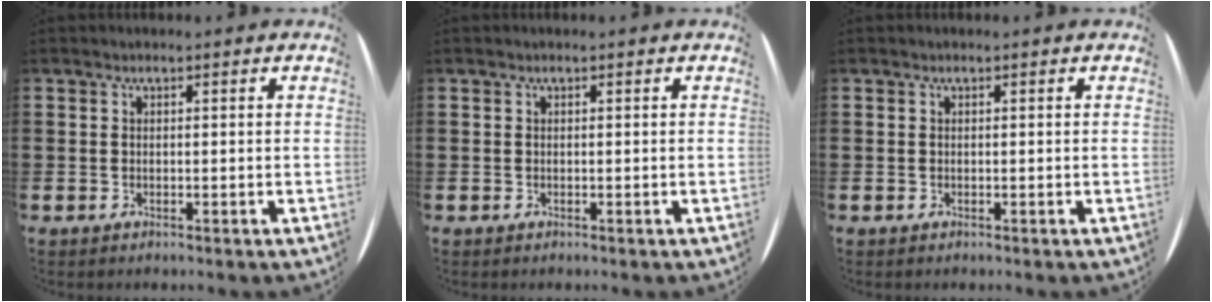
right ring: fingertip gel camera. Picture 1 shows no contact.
{"total": 0.0}
{"total": 0.0}